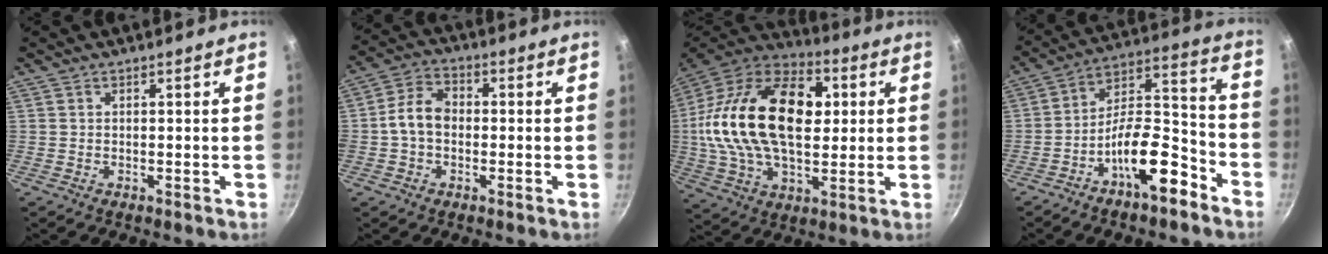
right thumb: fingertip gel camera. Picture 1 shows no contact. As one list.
[{"total": 7.4, "force": [-0.7, 5.4, 4.9], "torque": [-0.074, 0.027, -0.026]}, {"total": 29.5, "force": [3.8, 17.7, 23.3], "torque": [-0.414, 0.025, 0.051]}, {"total": 15.4, "force": [-8.5, 6.1, 11.3], "torque": [-0.152, 0.086, -0.144]}]